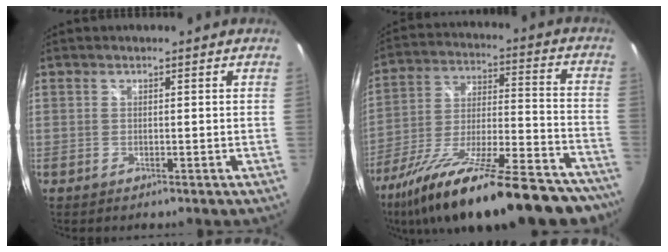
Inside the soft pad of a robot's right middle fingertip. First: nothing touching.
{"total": 32.4, "force": [-25.2, 8.5, 18.6], "torque": [-0.308, -0.045, -0.364]}